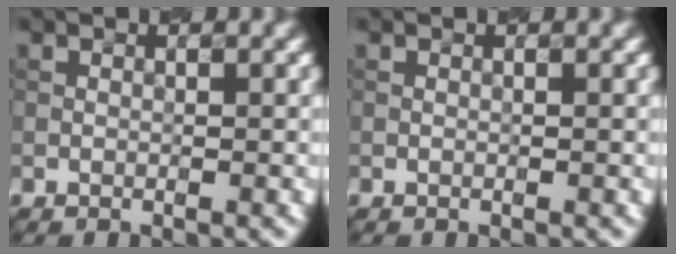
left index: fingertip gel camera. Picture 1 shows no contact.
{"total": 0.0}